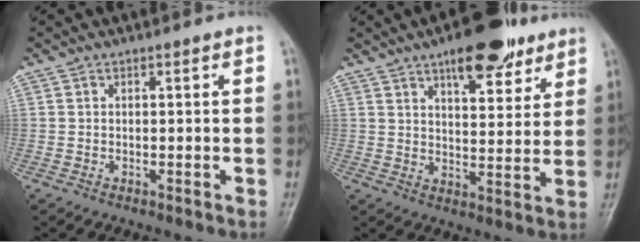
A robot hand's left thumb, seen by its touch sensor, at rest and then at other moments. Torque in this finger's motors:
{"motor_torque": [1.96, 0.60, 1.16, -1.00, 0.11]}